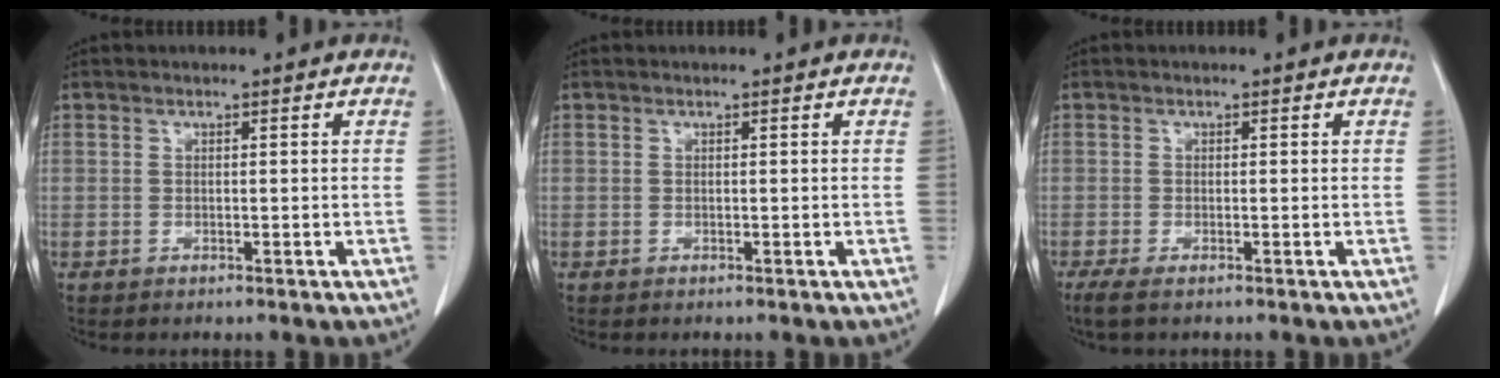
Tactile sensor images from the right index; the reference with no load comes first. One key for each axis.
{"total": 0.0}
{"total": 2.0, "fx": -1.2, "fy": 0.4, "fz": 1.5, "tx": -0.033, "ty": -0.006, "tz": -0.024}